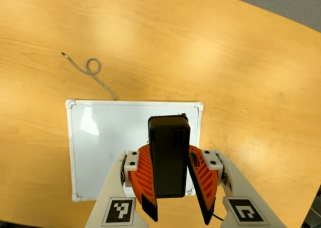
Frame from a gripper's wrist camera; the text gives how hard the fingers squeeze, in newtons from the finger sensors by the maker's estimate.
{"total": 8.5, "left": 9.0, "right": 7.9}